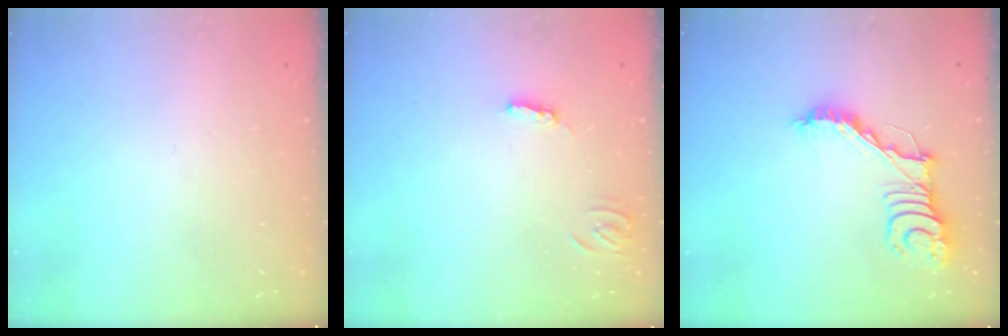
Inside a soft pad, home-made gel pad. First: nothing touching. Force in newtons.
{"total": 3.6, "press": 3.6, "slide": 0.2}
{"total": 15.0, "press": 15.0, "slide": 0.4}